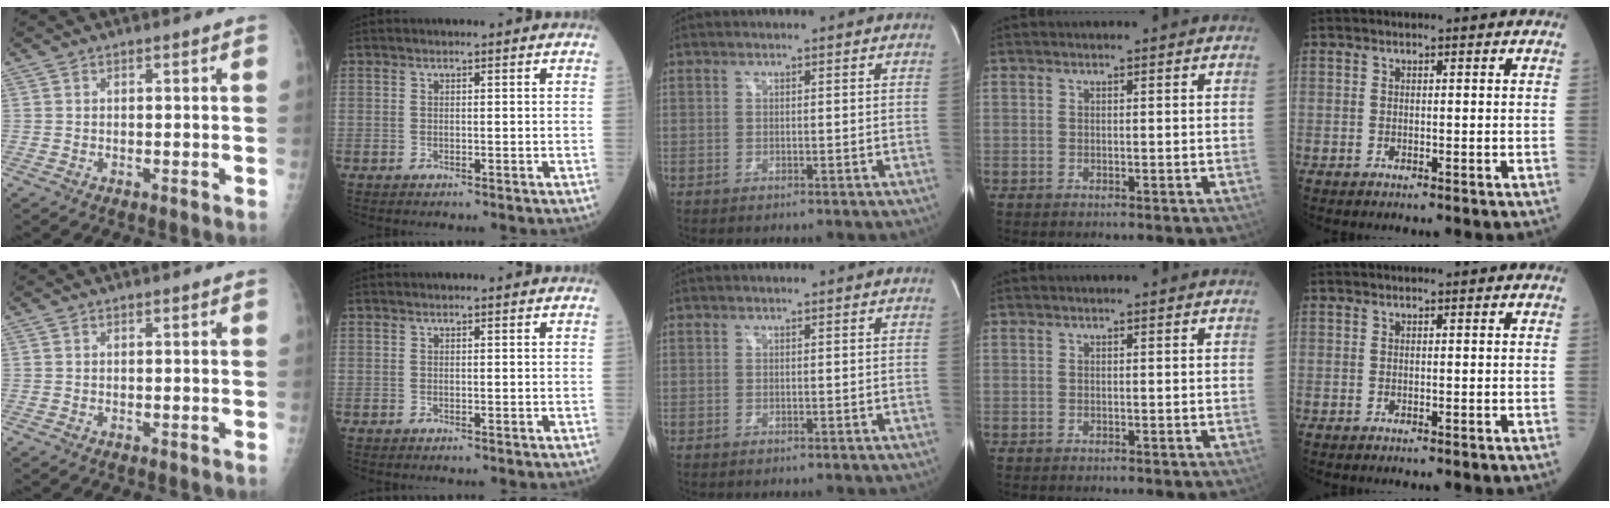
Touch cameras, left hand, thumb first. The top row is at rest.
{}